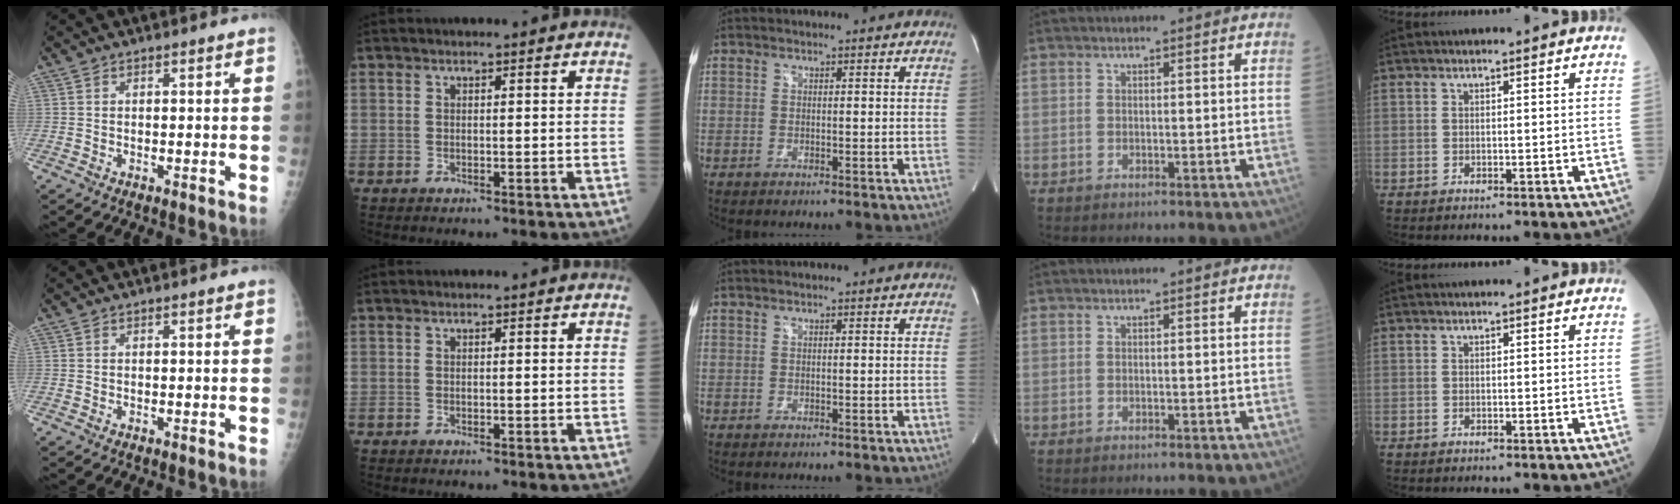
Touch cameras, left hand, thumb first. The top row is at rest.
{}